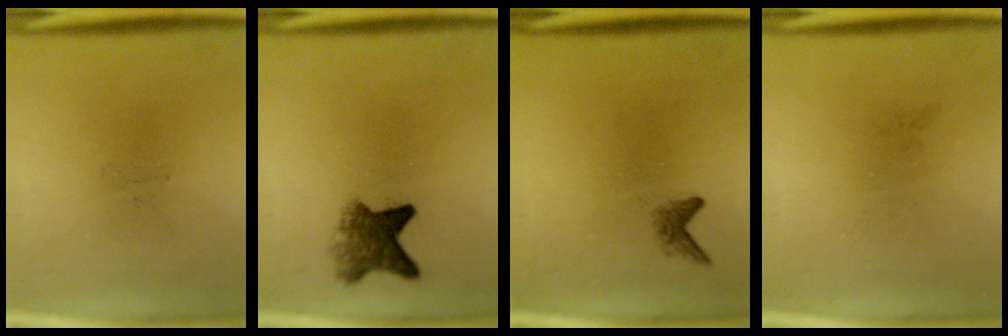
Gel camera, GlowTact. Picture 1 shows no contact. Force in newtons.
{"total": 5.7}
{"total": 1.4}
{"total": 0.0}